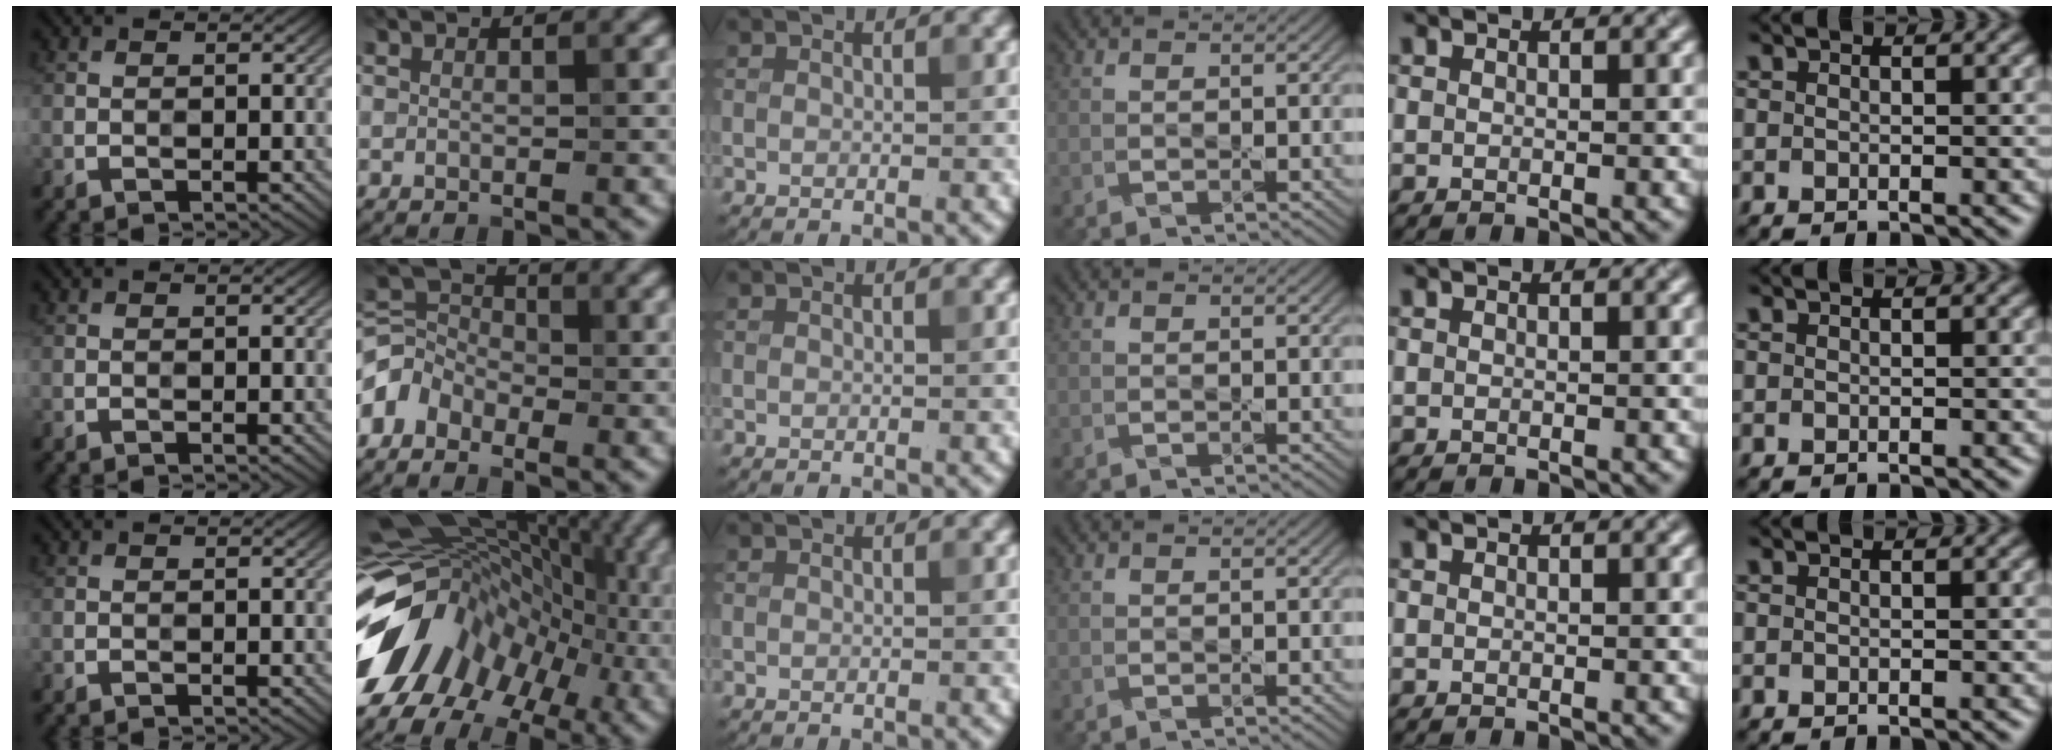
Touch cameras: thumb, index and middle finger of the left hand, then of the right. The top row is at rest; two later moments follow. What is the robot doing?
{"motion": "press", "object": "sticky note"}